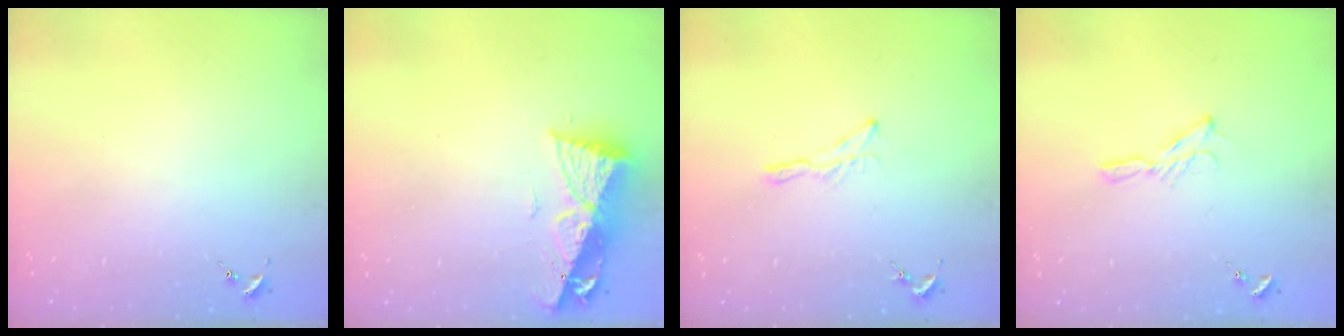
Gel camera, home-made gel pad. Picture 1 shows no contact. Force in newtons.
{"total": 9.6, "press": 9.6, "slide": 1.1}
{"total": 5.8, "press": 5.8, "slide": 0.4}
{"total": 6.2, "press": 6.2, "slide": 0.2}